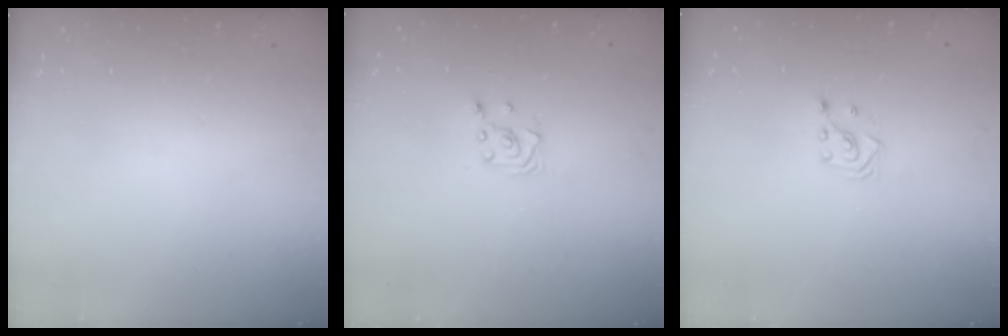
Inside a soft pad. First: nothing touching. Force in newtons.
{"total": 2.2, "press": 2.2, "slide": 0.3}
{"total": 3.2, "press": 3.2, "slide": 0.4}